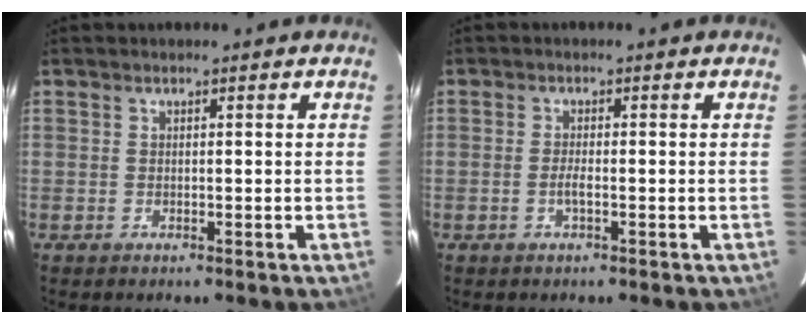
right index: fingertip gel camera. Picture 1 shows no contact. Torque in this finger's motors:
{"motor_torque": [0.27, -0.17, 0.20, 0.05]}